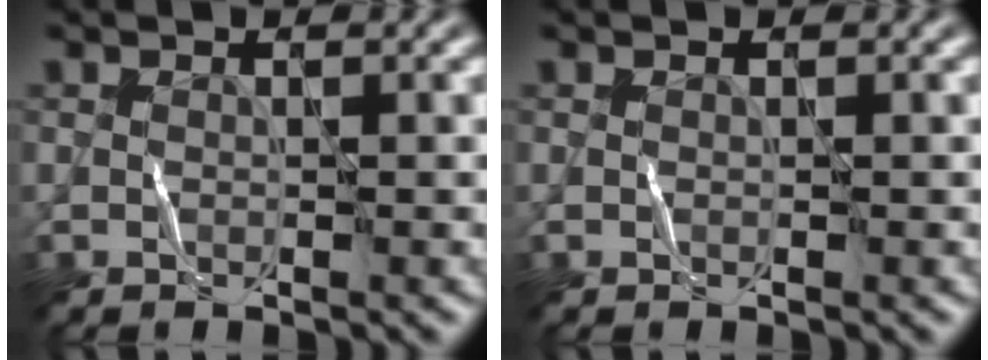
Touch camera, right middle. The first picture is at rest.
{"total": 0.0}